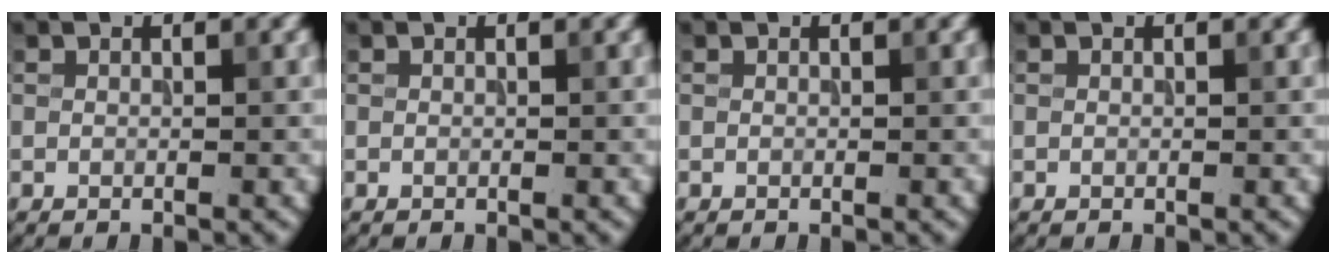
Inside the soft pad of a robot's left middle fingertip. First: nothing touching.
{"total": 0.0}
{"total": 0.0}
{"total": 0.0}